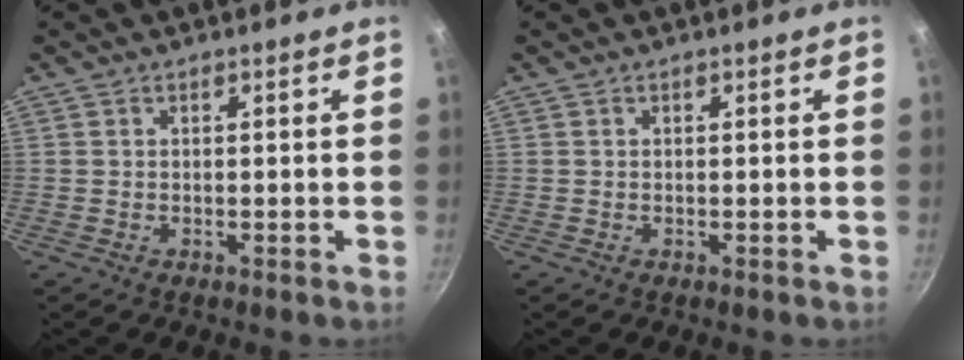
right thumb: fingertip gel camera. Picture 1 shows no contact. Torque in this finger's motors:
{"motor_torque": [-0.04, -0.03, 0.12, 0.11, 0.00]}